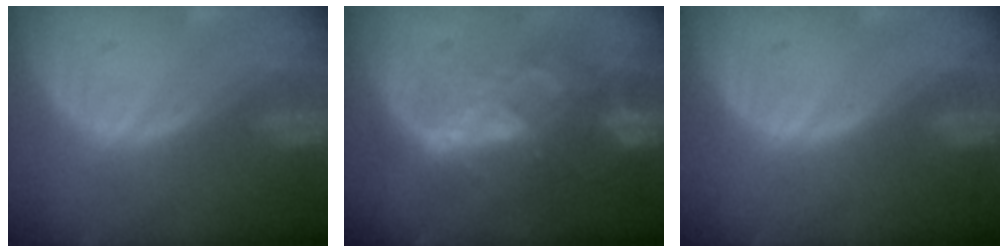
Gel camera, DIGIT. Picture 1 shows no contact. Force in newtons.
{"total": 8.7, "press": 7.5, "slide": 4.3}
{"total": 0.0}